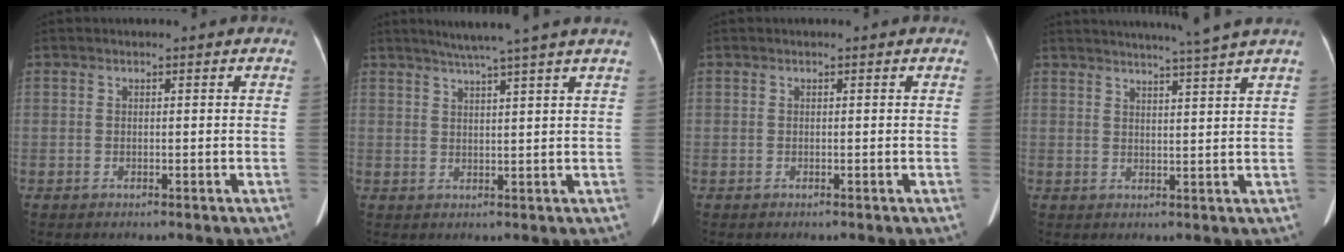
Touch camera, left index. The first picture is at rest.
{"total": 8.0, "force": [6.4, -1.7, 4.6], "torque": [-0.066, 0.014, 0.083]}
{"total": 0.0}
{"total": 8.9, "force": [7.7, -2.0, 3.9], "torque": [-0.055, -0.006, 0.094]}